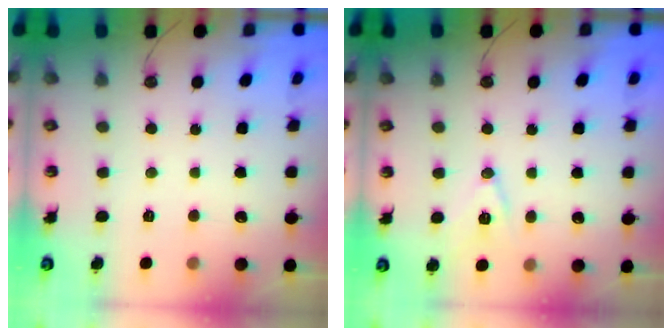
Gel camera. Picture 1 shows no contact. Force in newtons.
{"total": 10.1, "press": 9.4, "slide": 3.5}